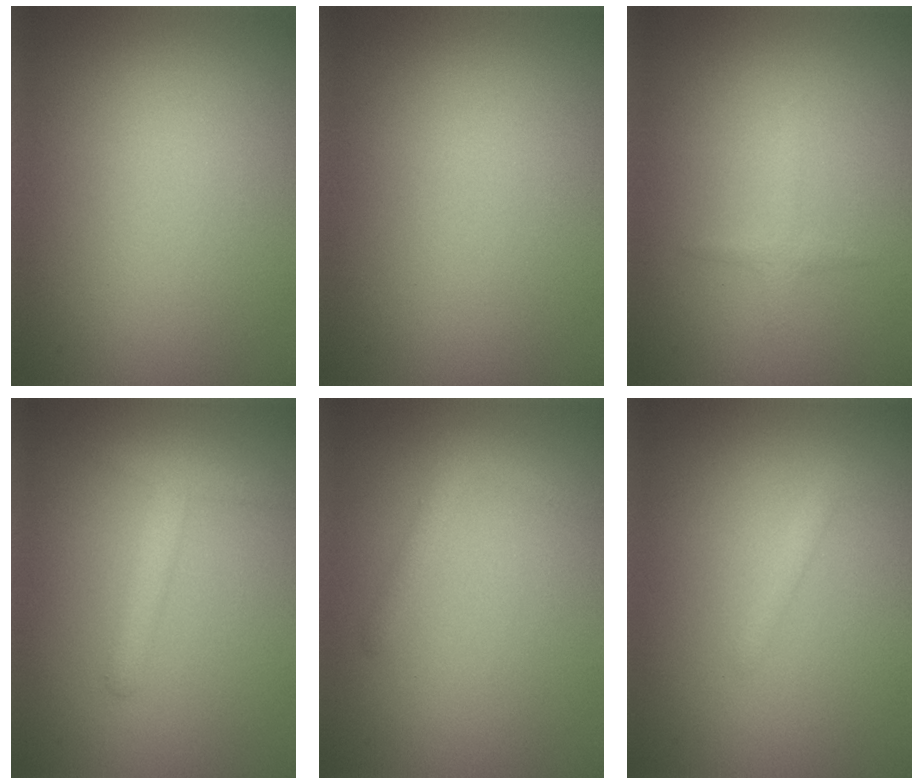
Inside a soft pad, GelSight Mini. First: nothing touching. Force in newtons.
{"total": 0.0}
{"total": 1.0, "press": 1.0, "slide": 0.1}
{"total": 2.1, "press": 2.1, "slide": 0.1}
{"total": 1.4, "press": 1.4, "slide": 0.1}
{"total": 0.9, "press": 0.9, "slide": 0.1}